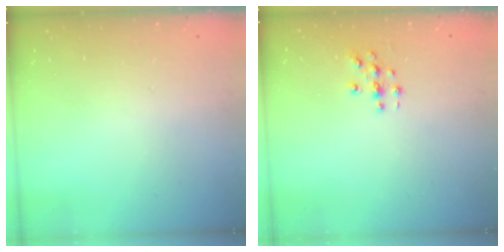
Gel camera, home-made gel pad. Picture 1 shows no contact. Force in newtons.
{"total": 3.0, "press": 3.0, "slide": 0.1}